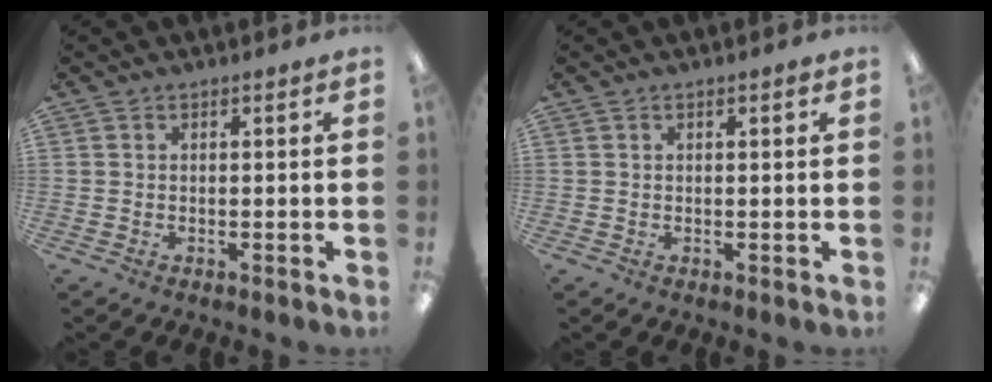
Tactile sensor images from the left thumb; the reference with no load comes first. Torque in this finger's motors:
{"motor_torque": [-0.01, 0.08, -0.14, -0.04, -0.03]}